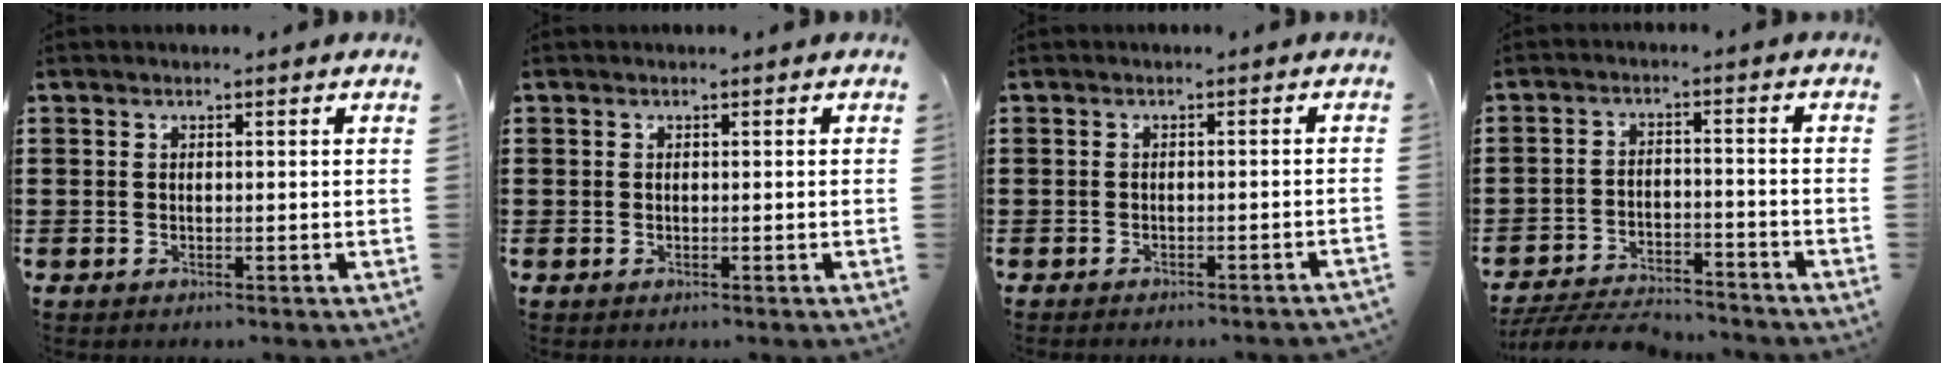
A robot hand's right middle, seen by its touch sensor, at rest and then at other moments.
{"total": 0.0}
{"total": 1.2, "force": [-1.2, -0.1, 0.3], "torque": [-0.005, 0.003, -0.024]}
{"total": 5.7, "force": [-5.5, 0.8, 1.3], "torque": [-0.024, 0.008, -0.110]}